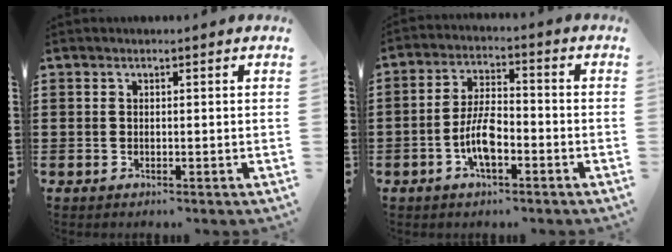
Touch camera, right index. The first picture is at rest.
{"total": 6.8, "force": [-2.5, 2.7, 5.7], "torque": [-0.130, 0.000, -0.054]}